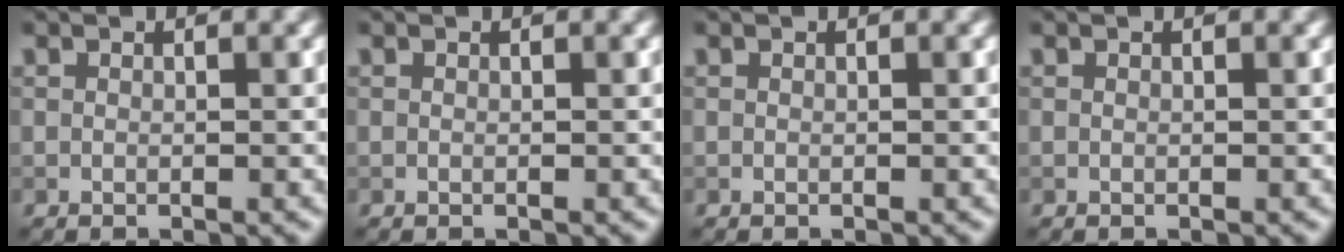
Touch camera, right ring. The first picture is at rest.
{"total": 0.0}
{"total": 0.0}
{"total": 0.0}